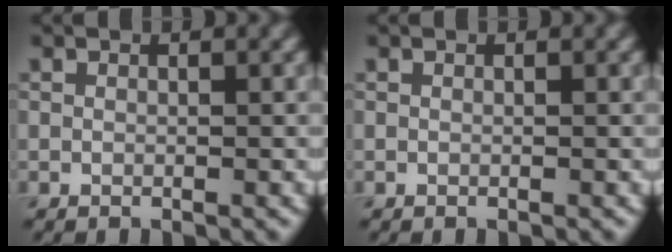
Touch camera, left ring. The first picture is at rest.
{"total": 0.0}